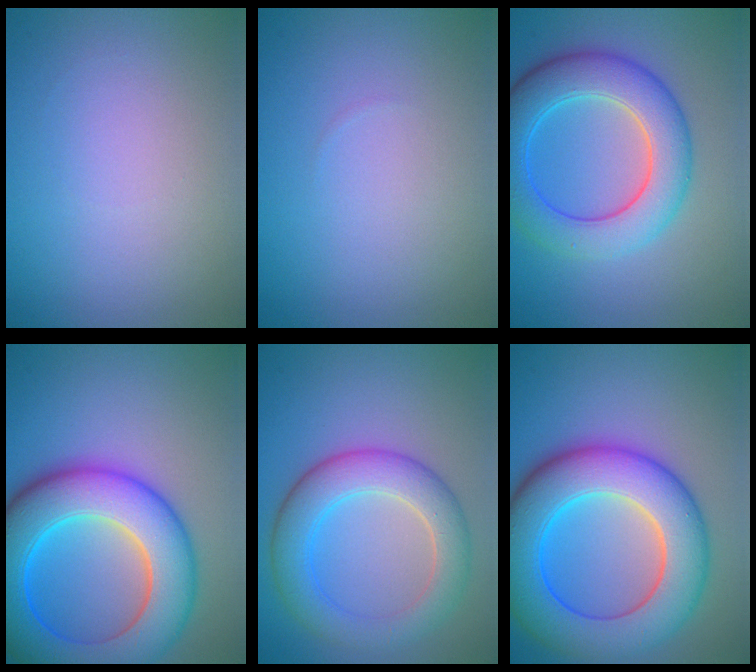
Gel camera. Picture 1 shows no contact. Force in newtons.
{"total": 0.0}
{"total": 7.5, "press": 7.5, "slide": 0.1}
{"total": 11.6, "press": 11.6, "slide": 0.2}
{"total": 5.9, "press": 5.9, "slide": 0.1}
{"total": 11.3, "press": 11.3, "slide": 0.3}